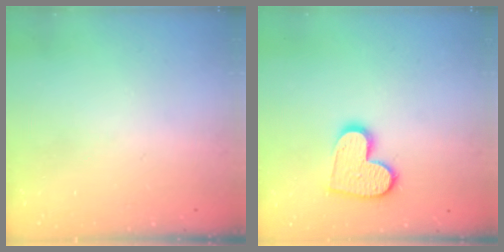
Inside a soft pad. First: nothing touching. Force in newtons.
{"total": 12.7, "press": 12.6, "slide": 1.0}